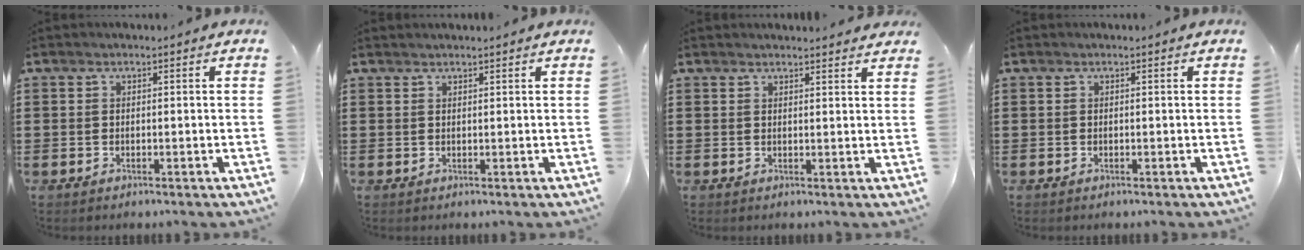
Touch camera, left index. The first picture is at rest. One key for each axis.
{"total": 0.8, "fx": 0.8, "fy": -0.1, "fz": 0.1, "tx": -0.003, "ty": -0.002, "tz": 0.016}
{"total": 1.7, "fx": 1.7, "fy": 0.1, "fz": 0.2, "tx": -0.008, "ty": 0.002, "tz": 0.033}
{"total": 0.0}